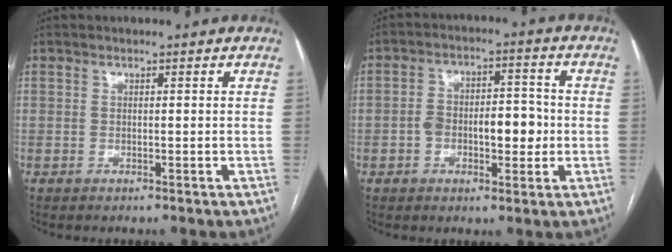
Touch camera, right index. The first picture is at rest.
{"total": 8.6, "force": [-1.3, 4.1, 7.5], "torque": [-0.122, 0.024, -0.016]}